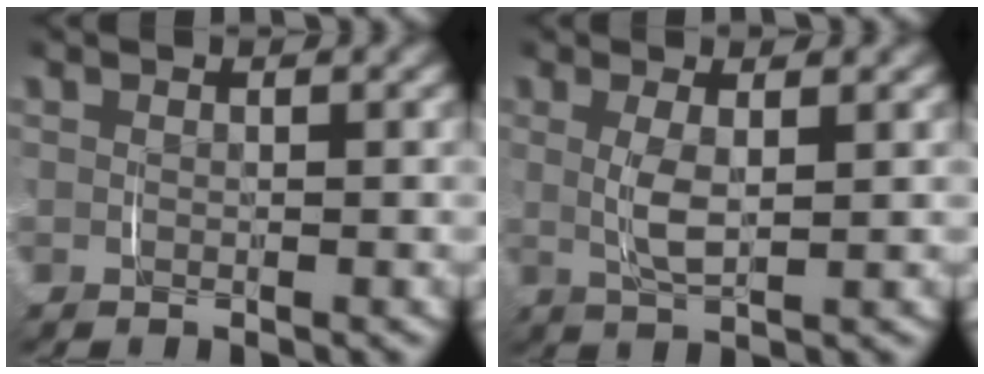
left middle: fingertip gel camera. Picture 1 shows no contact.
{"total": 2.4, "force": [0.2, 0.3, 2.4], "torque": [-0.049, -0.006, 0.009]}